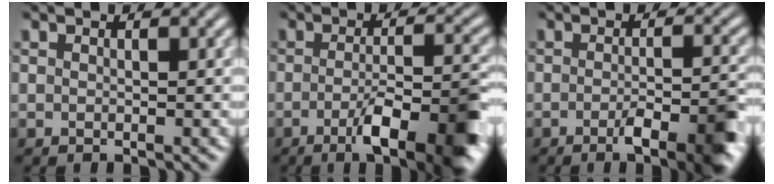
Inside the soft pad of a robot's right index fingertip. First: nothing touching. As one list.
[{"total": 9.6, "force": [-3.9, 2.2, 8.5], "torque": [-0.119, -0.014, -0.056]}, {"total": 5.3, "force": [-2.7, 1.0, 4.5], "torque": [-0.057, -0.005, -0.048]}]